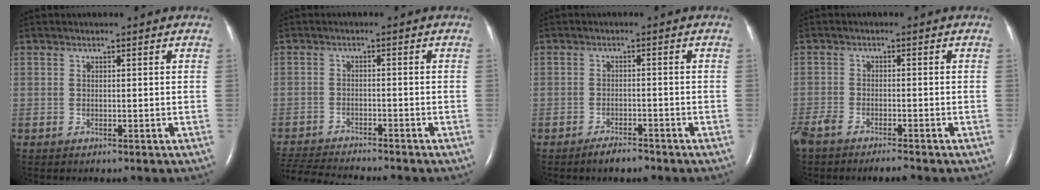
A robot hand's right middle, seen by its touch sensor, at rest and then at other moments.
{"total": 10.5, "force": [-9.9, 0.7, 3.5], "torque": [-0.059, -0.010, -0.157]}
{"total": 2.6, "force": [-2.2, 0.6, 1.2], "torque": [-0.028, -0.003, -0.035]}
{"total": 6.0, "force": [-5.0, 1.0, 3.1], "torque": [-0.062, -0.007, -0.088]}